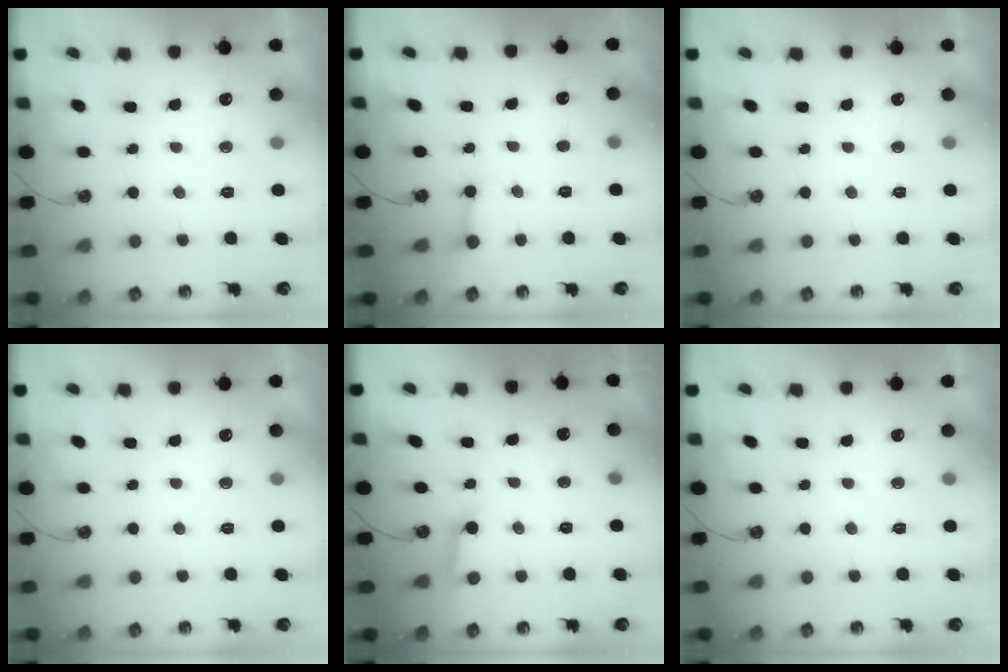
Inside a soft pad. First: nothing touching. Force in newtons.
{"total": 3.0, "press": 3.0, "slide": 0.4}
{"total": 0.0}
{"total": 0.0}
{"total": 5.6, "press": 5.6, "slide": 0.7}
{"total": 0.0}